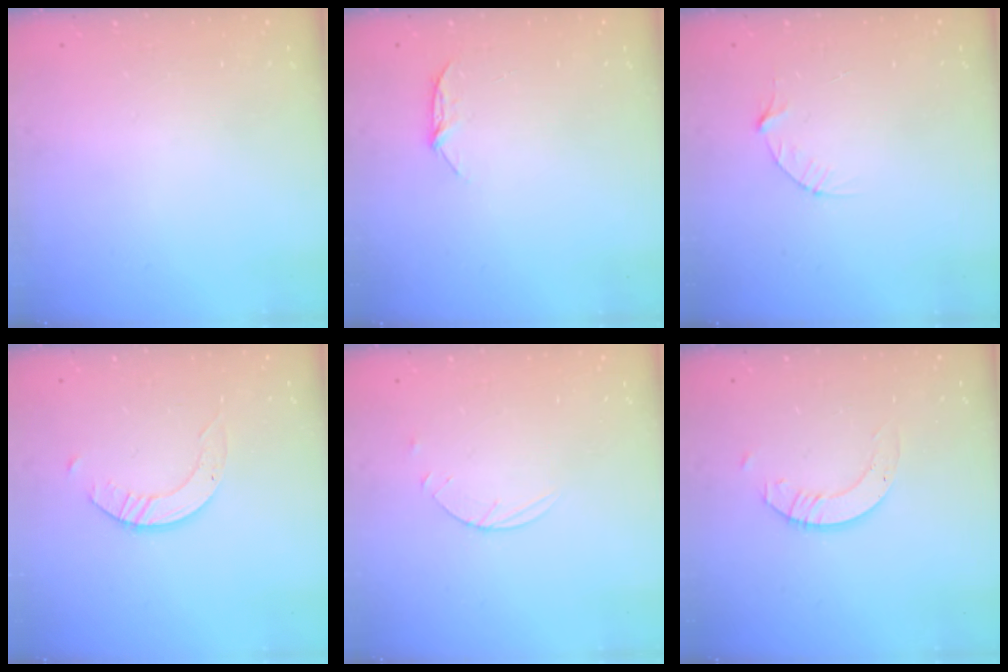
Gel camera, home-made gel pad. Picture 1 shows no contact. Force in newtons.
{"total": 5.9, "press": 5.8, "slide": 0.7}
{"total": 4.1, "press": 4.1, "slide": 0.4}
{"total": 2.9, "press": 2.9, "slide": 0.3}
{"total": 3.6, "press": 3.6, "slide": 0.5}
{"total": 3.4, "press": 3.4, "slide": 0.0}